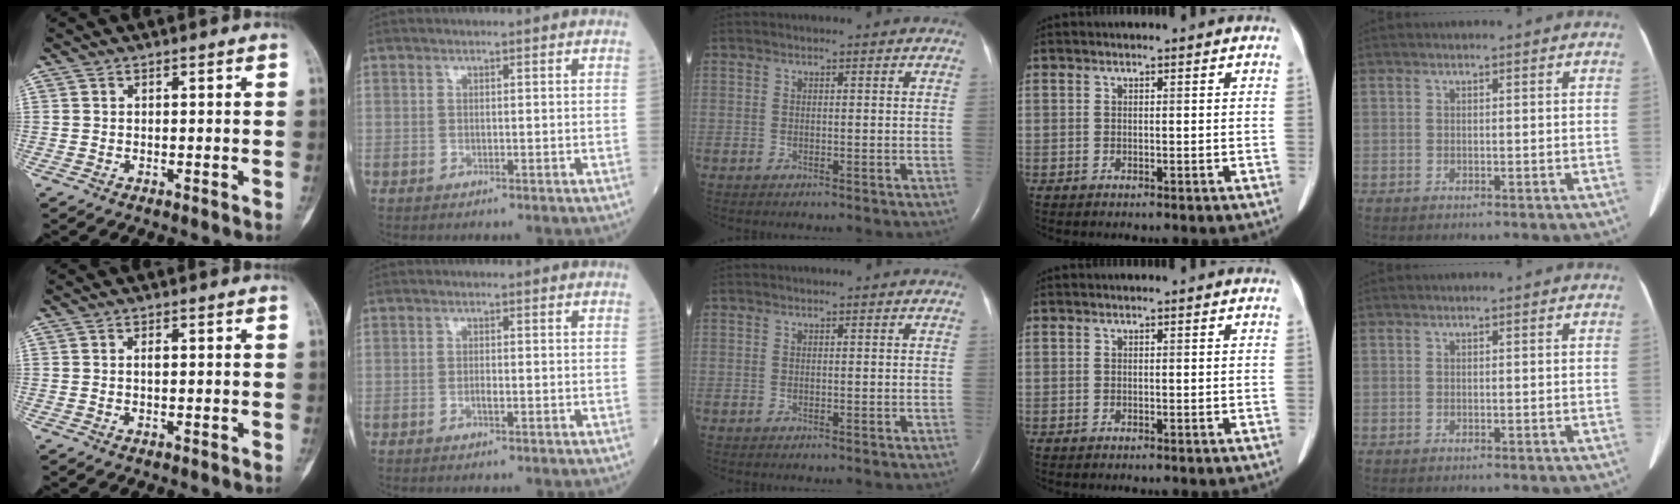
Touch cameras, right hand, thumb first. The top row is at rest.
{"thumb": {"total": 0.9, "force": [0.2, 0.4, 0.8], "torque": [-0.015, 0.000, 0.002]}, "index": {"total": 0.9, "force": [-0.3, 0.2, 0.8], "torque": [-0.019, 0.001, -0.005]}}